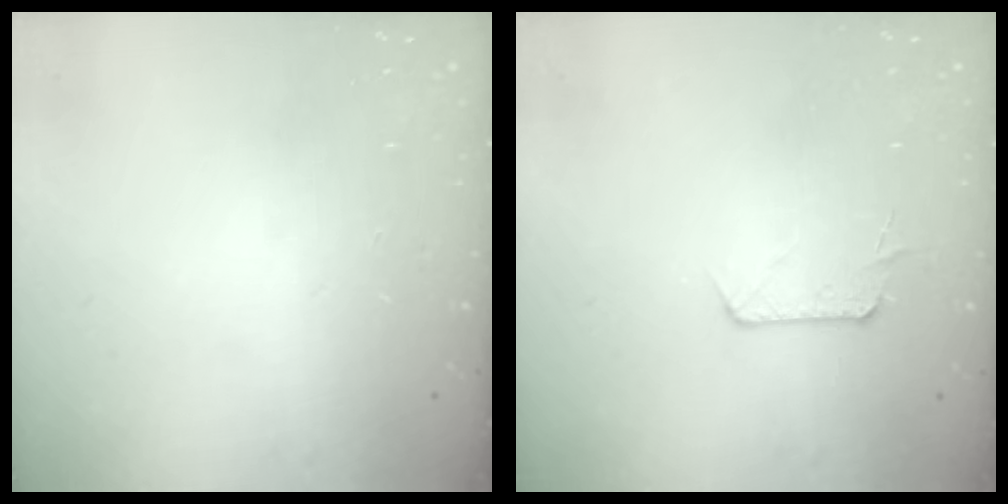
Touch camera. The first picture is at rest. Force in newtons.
{"total": 6.6, "press": 6.6, "slide": 0.8}